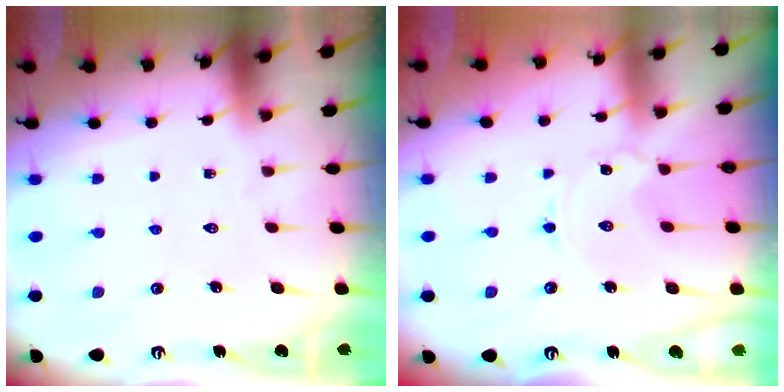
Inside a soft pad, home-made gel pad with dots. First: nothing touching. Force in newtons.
{"total": 0.9, "press": 0.9, "slide": 0.2}